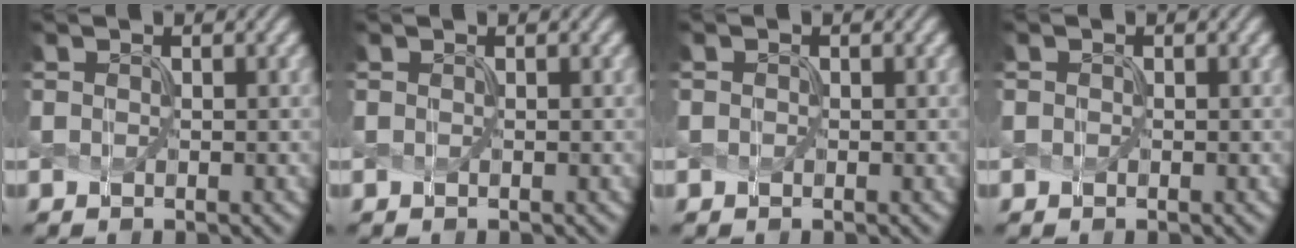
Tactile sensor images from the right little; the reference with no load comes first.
{"total": 0.0}
{"total": 0.0}
{"total": 0.0}